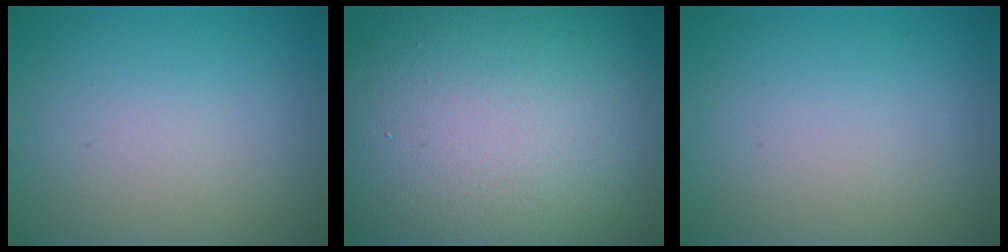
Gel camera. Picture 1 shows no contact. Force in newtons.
{"total": 22.5, "press": 22.4, "slide": 1.6}
{"total": 0.0}